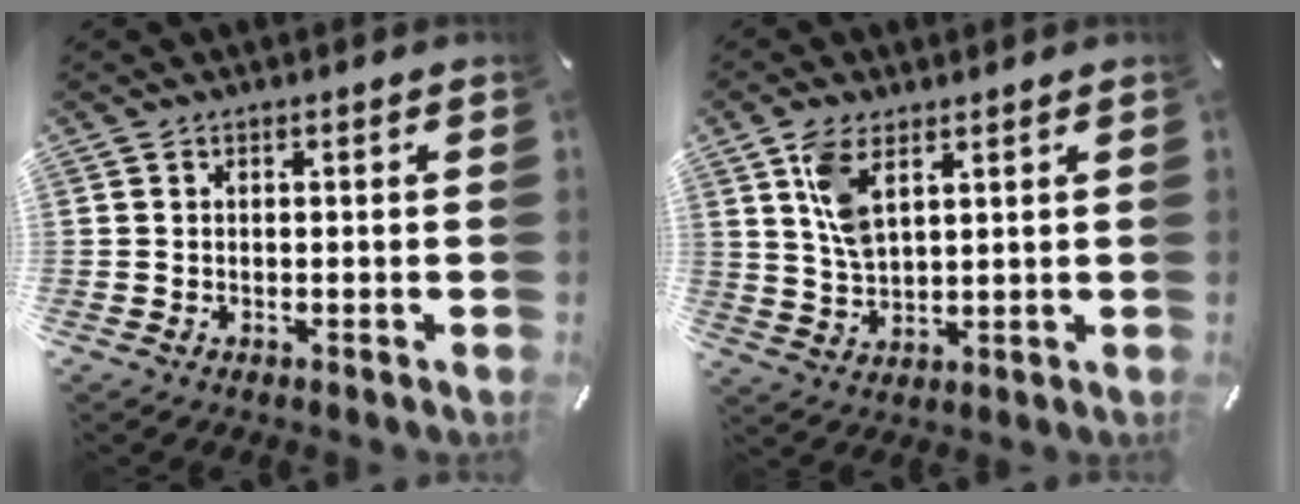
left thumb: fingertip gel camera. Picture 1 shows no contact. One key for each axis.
{"total": 7.6, "fx": 4.0, "fy": 3.6, "fz": 5.3, "tx": -0.128, "ty": -0.008, "tz": 0.071}